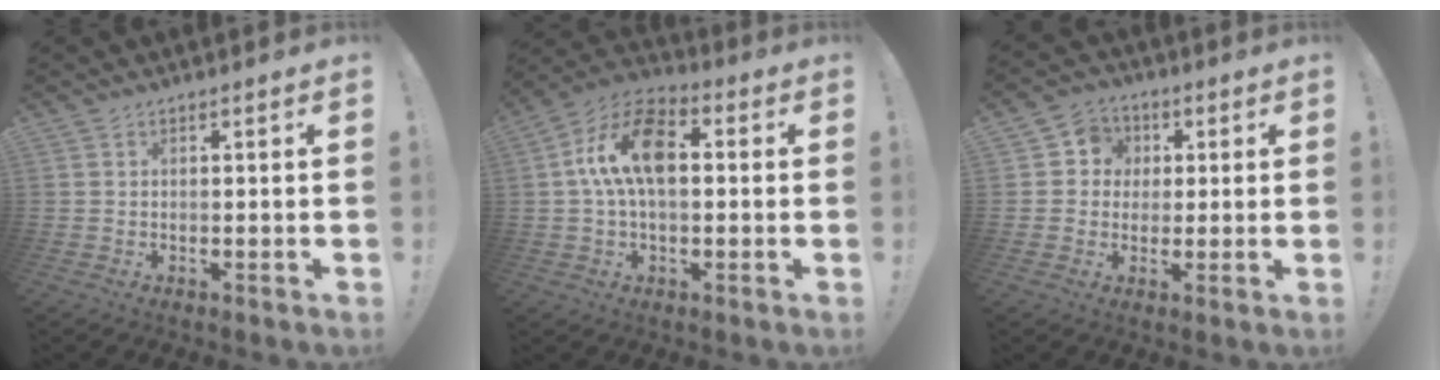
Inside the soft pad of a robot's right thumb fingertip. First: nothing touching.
{"total": 14.8, "force": [1.9, 8.6, 11.9], "torque": [-0.202, 0.017, 0.036]}
{"total": 7.1, "force": [0.1, 6.8, 1.7], "torque": [-0.028, 0.013, 0.006]}